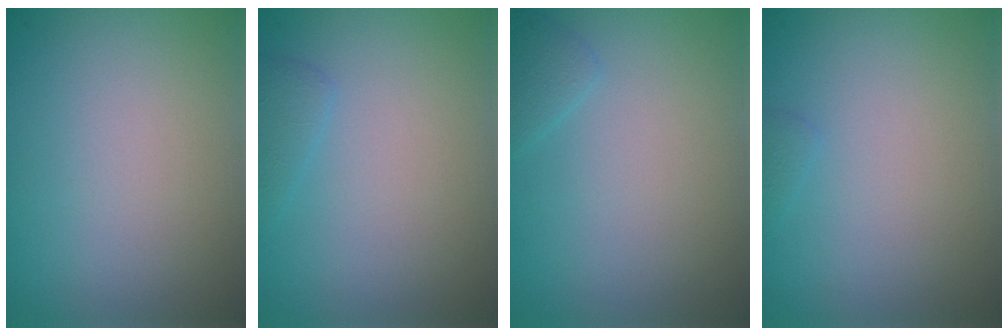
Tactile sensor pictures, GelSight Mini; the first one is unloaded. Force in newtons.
{"total": 1.2, "press": 1.2, "slide": 0.1}
{"total": 1.1, "press": 1.1, "slide": 0.1}
{"total": 0.6, "press": 0.5, "slide": 0.0}